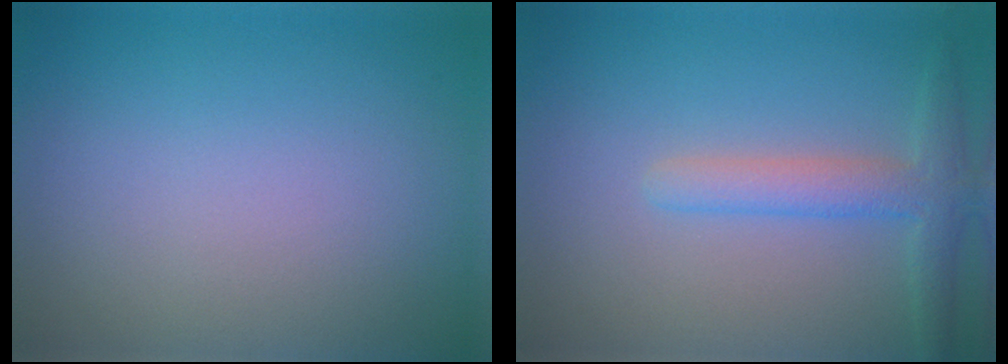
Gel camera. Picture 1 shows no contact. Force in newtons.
{"total": 3.1, "press": 3.1, "slide": 0.1}